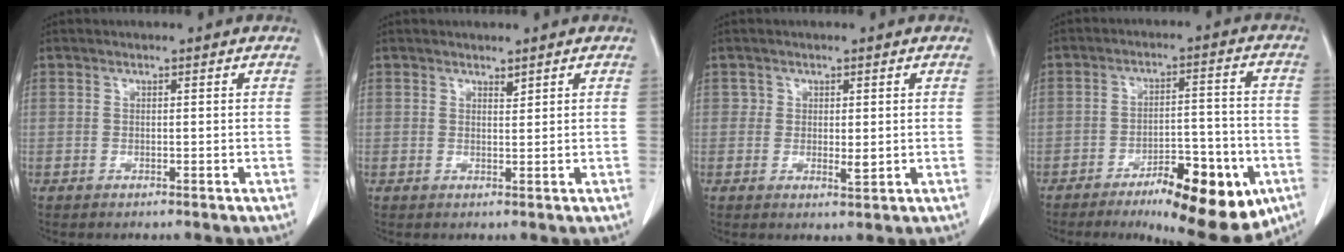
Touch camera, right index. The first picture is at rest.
{"total": 0.8, "force": [0.7, 0.2, 0.3], "torque": [-0.007, -0.006, 0.012]}
{"total": 2.0, "force": [0.2, 1.2, 1.5], "torque": [-0.016, -0.005, 0.003]}
{"total": 14.2, "force": [-7.6, 4.4, 11.1], "torque": [-0.138, 0.007, -0.105]}